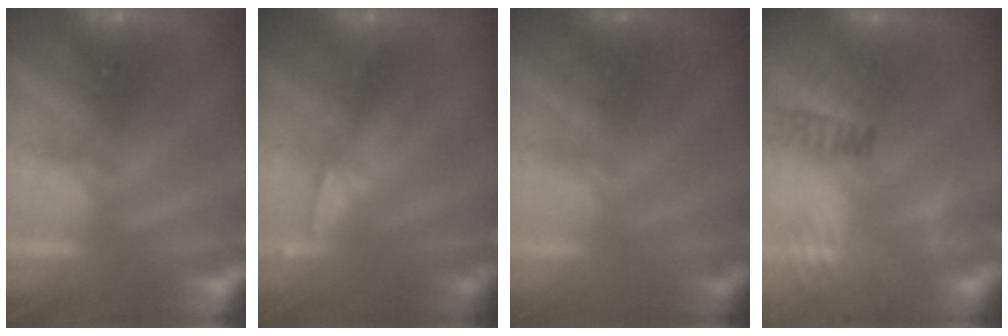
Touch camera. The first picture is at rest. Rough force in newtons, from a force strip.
{"total": 2.8}
{"total": 1.5}
{"total": 11.8}